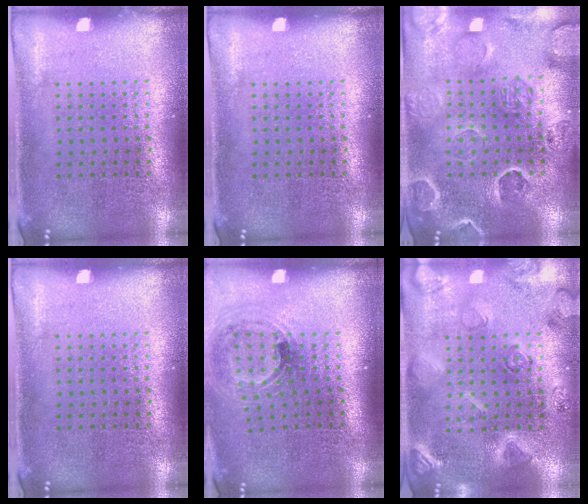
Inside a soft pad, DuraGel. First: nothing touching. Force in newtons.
{"total": 0.0}
{"total": 2.8, "press": 2.7, "slide": 0.6}
{"total": 0.0}
{"total": 1.1, "press": 1.1, "slide": 0.3}
{"total": 2.7, "press": 2.7, "slide": 0.4}